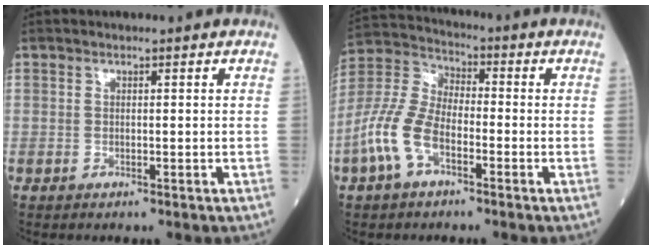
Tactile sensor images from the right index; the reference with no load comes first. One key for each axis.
{"total": 10.0, "fx": -4.1, "fy": 4.9, "fz": 7.7, "tx": -0.193, "ty": 0.013, "tz": -0.088}